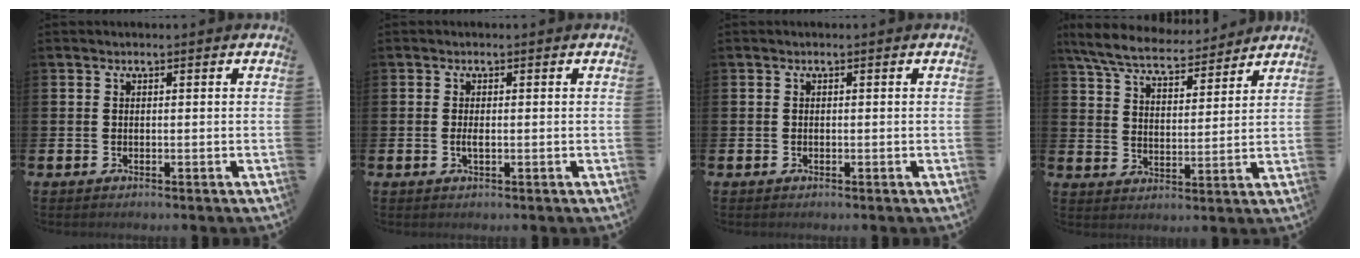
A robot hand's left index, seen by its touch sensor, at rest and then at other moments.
{"total": 1.2, "force": [-0.2, 0.4, 1.1], "torque": [-0.015, 0.000, -0.006]}
{"total": 0.0}
{"total": 7.1, "force": [6.6, 1.4, 2.1], "torque": [-0.067, -0.035, 0.118]}